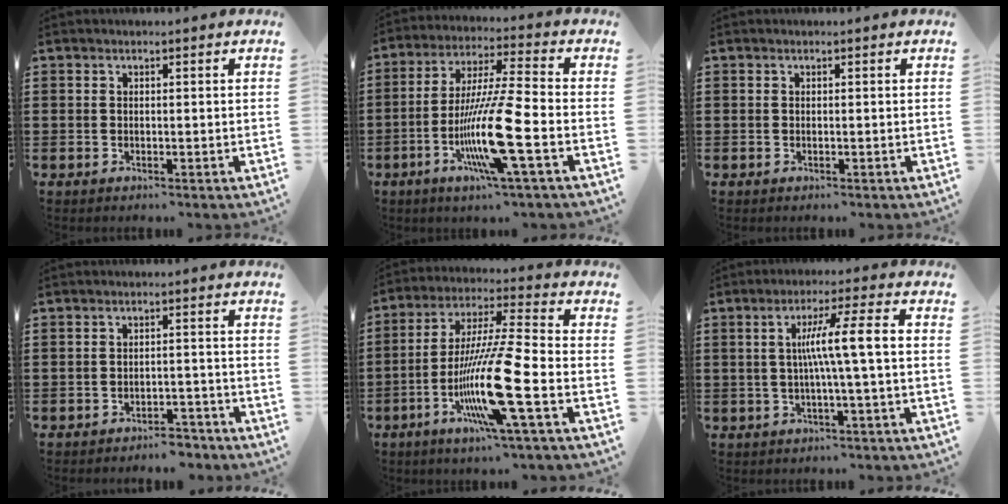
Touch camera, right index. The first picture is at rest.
{"total": 13.7, "force": [-4.8, 0.8, 12.8], "torque": [-0.268, -0.016, -0.100]}
{"total": 0.0}
{"total": 3.3, "force": [-3.2, 0.3, 0.5], "torque": [-0.013, 0.003, -0.066]}
{"total": 15.7, "force": [-5.9, 0.6, 14.6], "torque": [-0.300, -0.016, -0.112]}
{"total": 7.4, "force": [-0.2, -0.3, 7.4], "torque": [-0.136, 0.002, -0.014]}